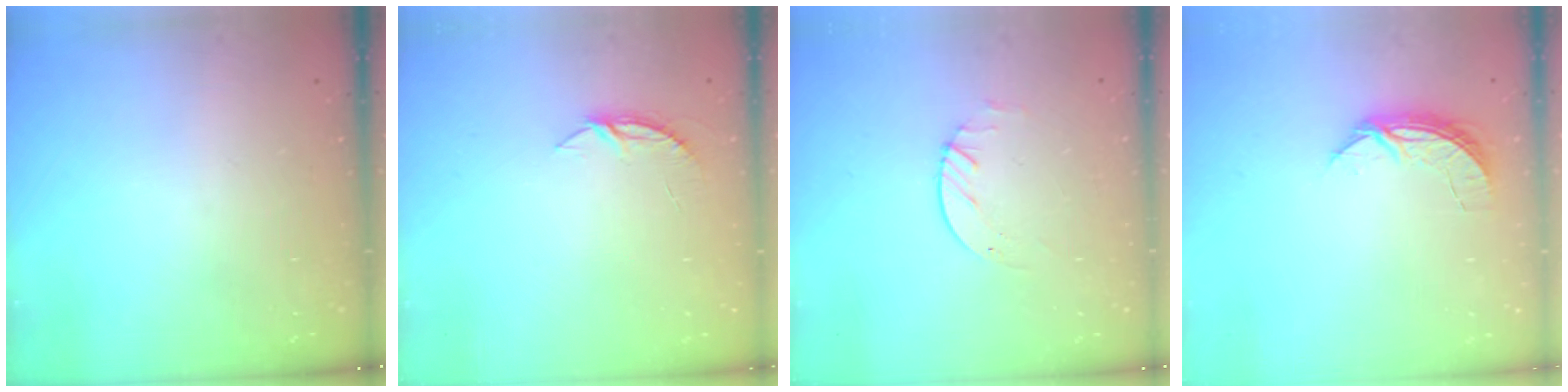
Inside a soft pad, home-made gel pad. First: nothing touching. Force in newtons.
{"total": 3.7, "press": 3.6, "slide": 0.4}
{"total": 1.7, "press": 1.7, "slide": 0.2}
{"total": 5.6, "press": 5.6, "slide": 0.5}